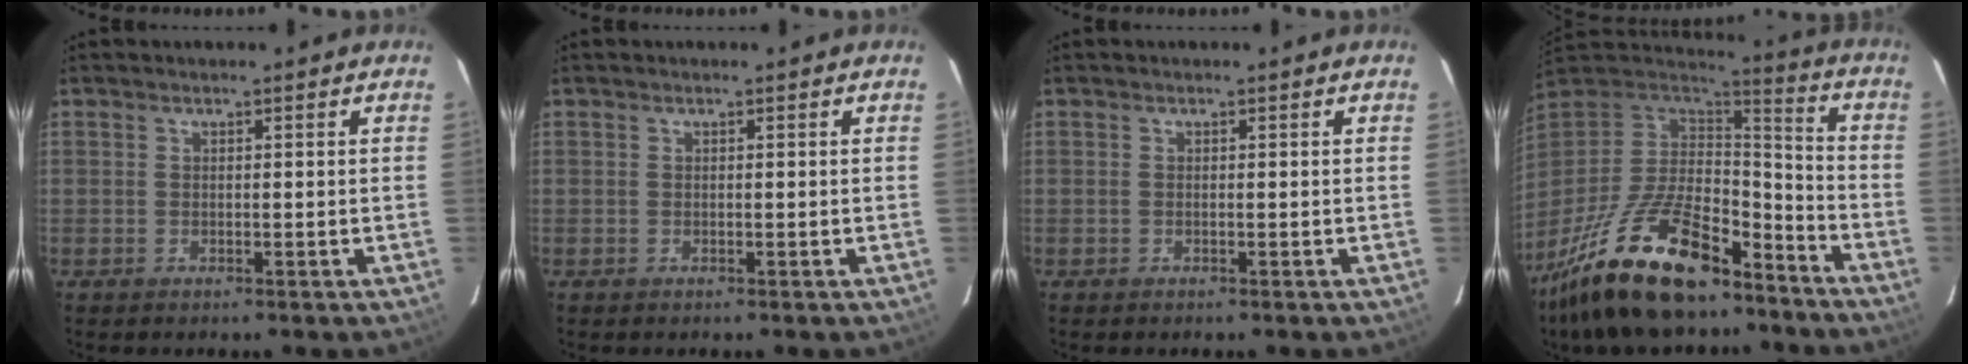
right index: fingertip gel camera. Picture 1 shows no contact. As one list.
[{"total": 0.0}, {"total": 0.0}, {"total": 25.9, "force": [-17.6, 10.3, 16.0], "torque": [-0.316, -0.020, -0.287]}]